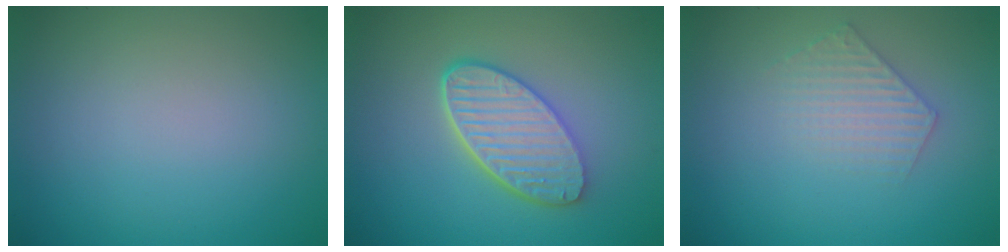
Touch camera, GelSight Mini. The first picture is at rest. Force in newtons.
{"total": 5.8, "press": 4.6, "slide": 3.7}
{"total": 2.2, "press": 2.1, "slide": 0.4}